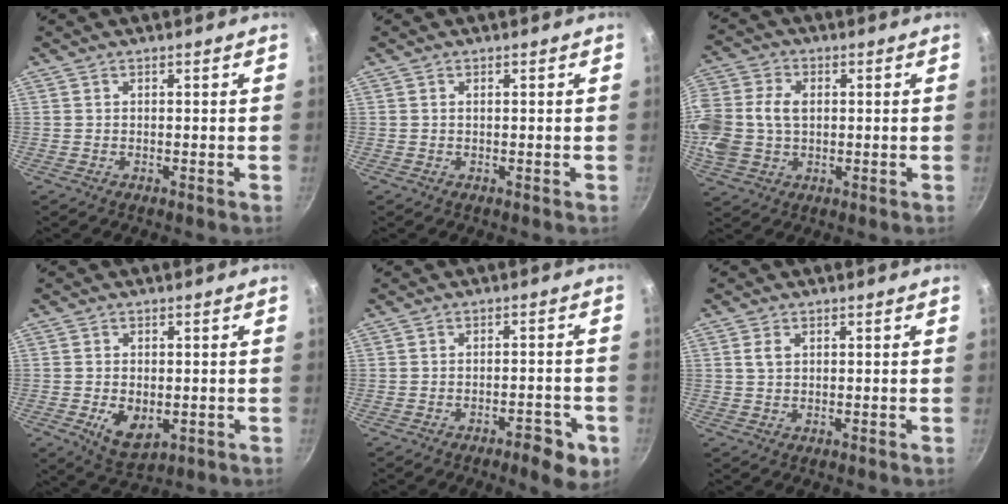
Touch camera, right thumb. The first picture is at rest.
{"total": 0.0}
{"total": 17.4, "force": [0.8, 12.9, 11.7], "torque": [-0.303, 0.019, 0.024]}
{"total": 6.7, "force": [-1.5, 4.0, 5.2], "torque": [-0.077, -0.009, -0.013]}
{"total": 6.1, "force": [-3.2, 1.8, 4.8], "torque": [-0.054, 0.016, -0.042]}
{"total": 2.2, "force": [0.7, 1.4, 1.5], "torque": [-0.028, 0.002, 0.016]}